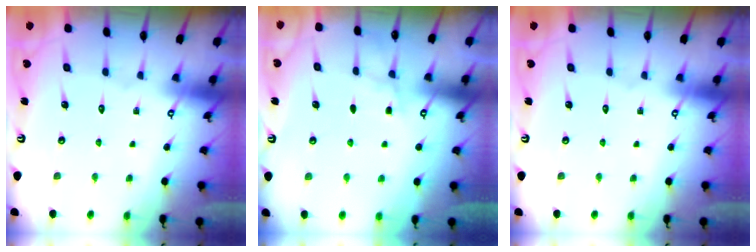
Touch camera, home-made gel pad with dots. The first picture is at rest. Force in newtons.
{"total": 4.4, "press": 4.3, "slide": 0.7}
{"total": 0.0}